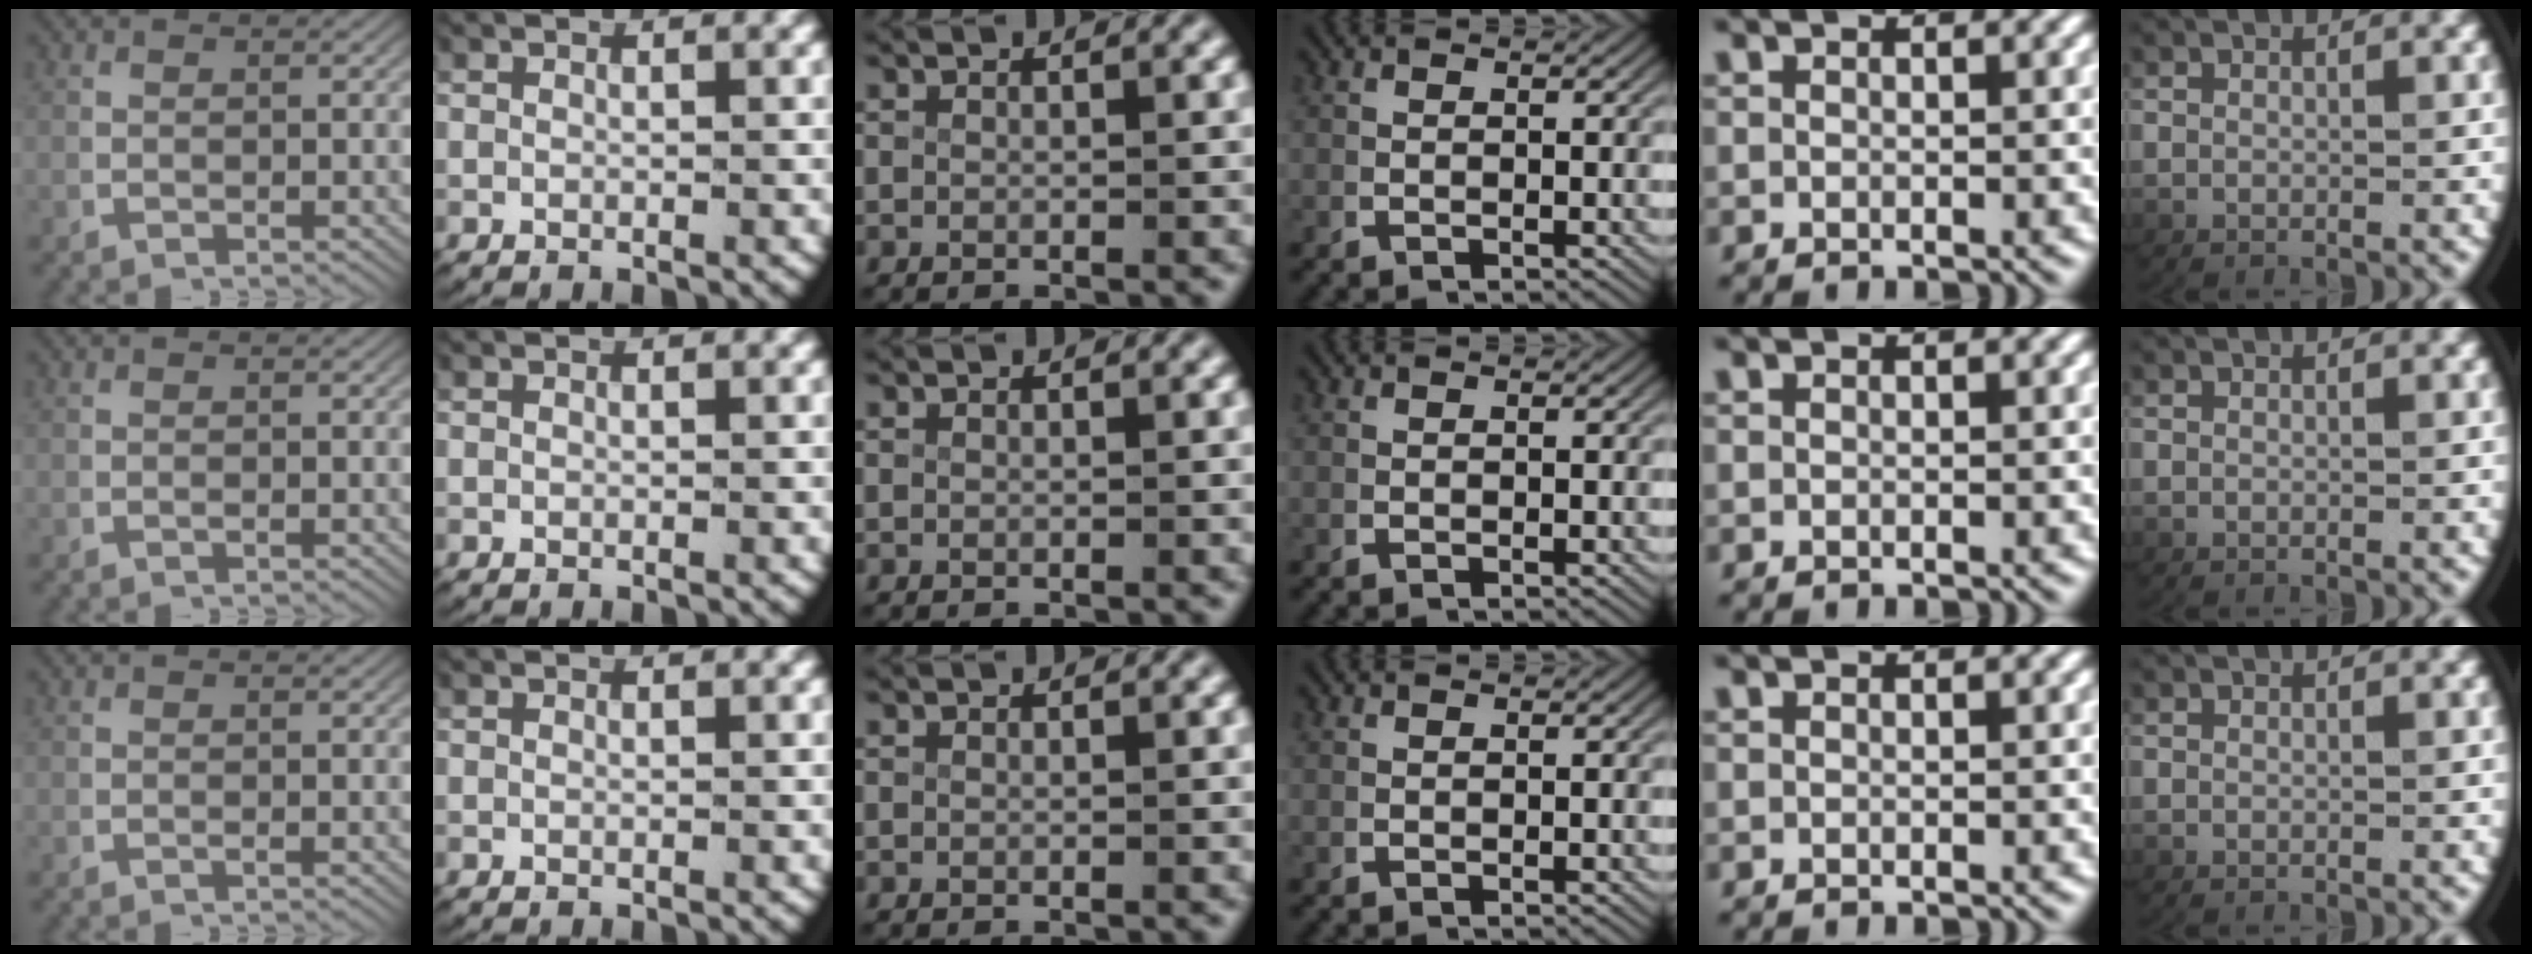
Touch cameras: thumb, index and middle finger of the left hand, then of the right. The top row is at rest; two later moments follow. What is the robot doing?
{"motion": "lift_and_place", "object": "paper"}